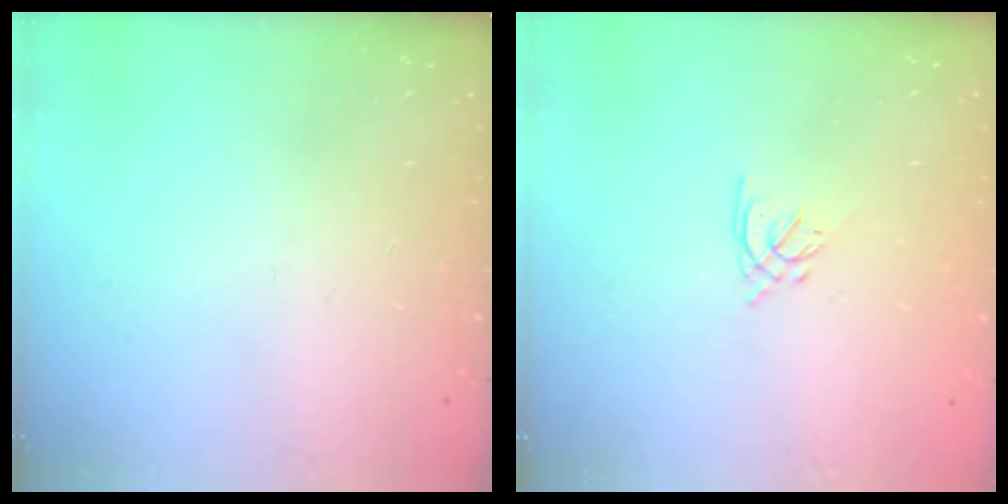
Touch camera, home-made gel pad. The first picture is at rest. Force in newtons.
{"total": 1.3, "press": 1.1, "slide": 0.6}